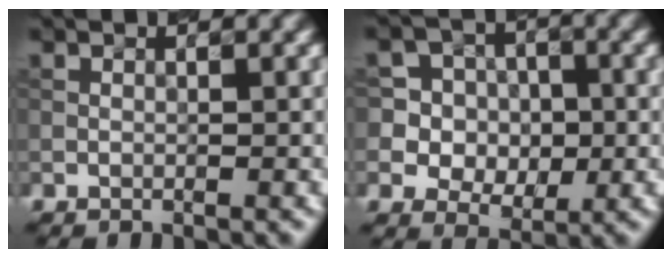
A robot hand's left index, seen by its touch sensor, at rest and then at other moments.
{"total": 7.6, "force": [0.9, 7.0, 2.9], "torque": [-0.076, 0.033, 0.015]}